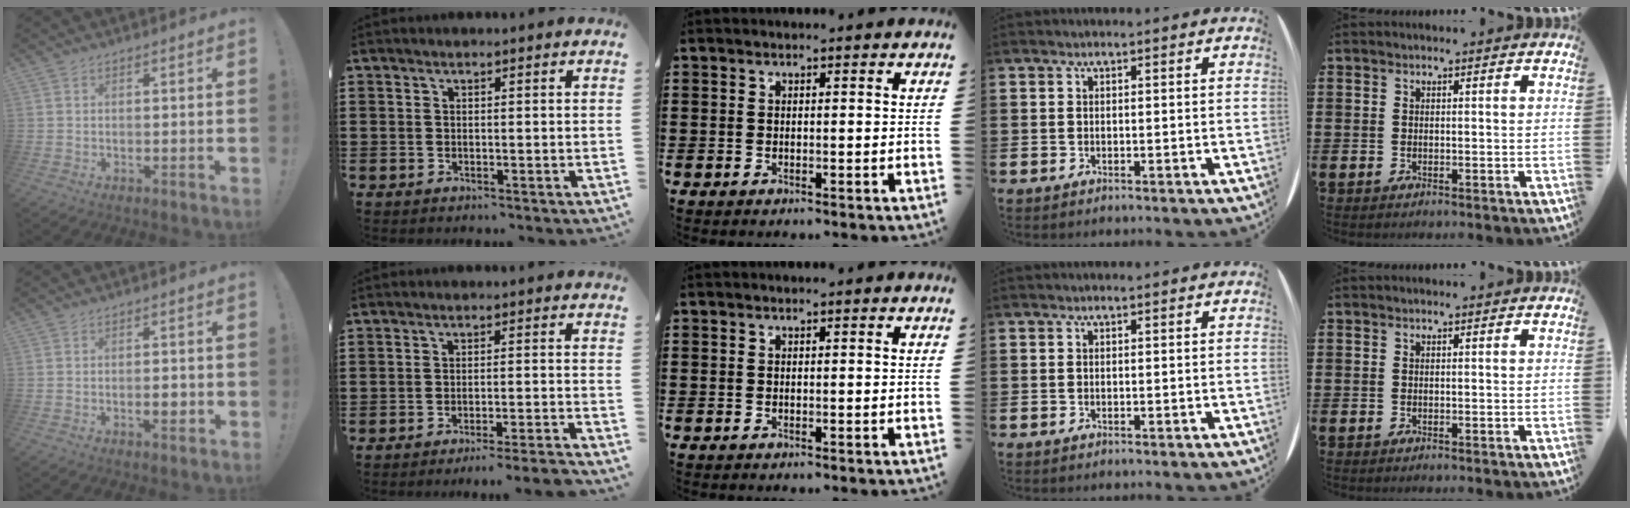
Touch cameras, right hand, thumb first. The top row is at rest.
{"thumb": {"total": 3.2, "force": [-1.0, 1.1, 2.8], "torque": [-0.031, 0.000, -0.020]}, "index": {"total": 3.1, "force": [-2.8, -0.7, 0.9], "torque": [-0.015, -0.005, -0.057]}}